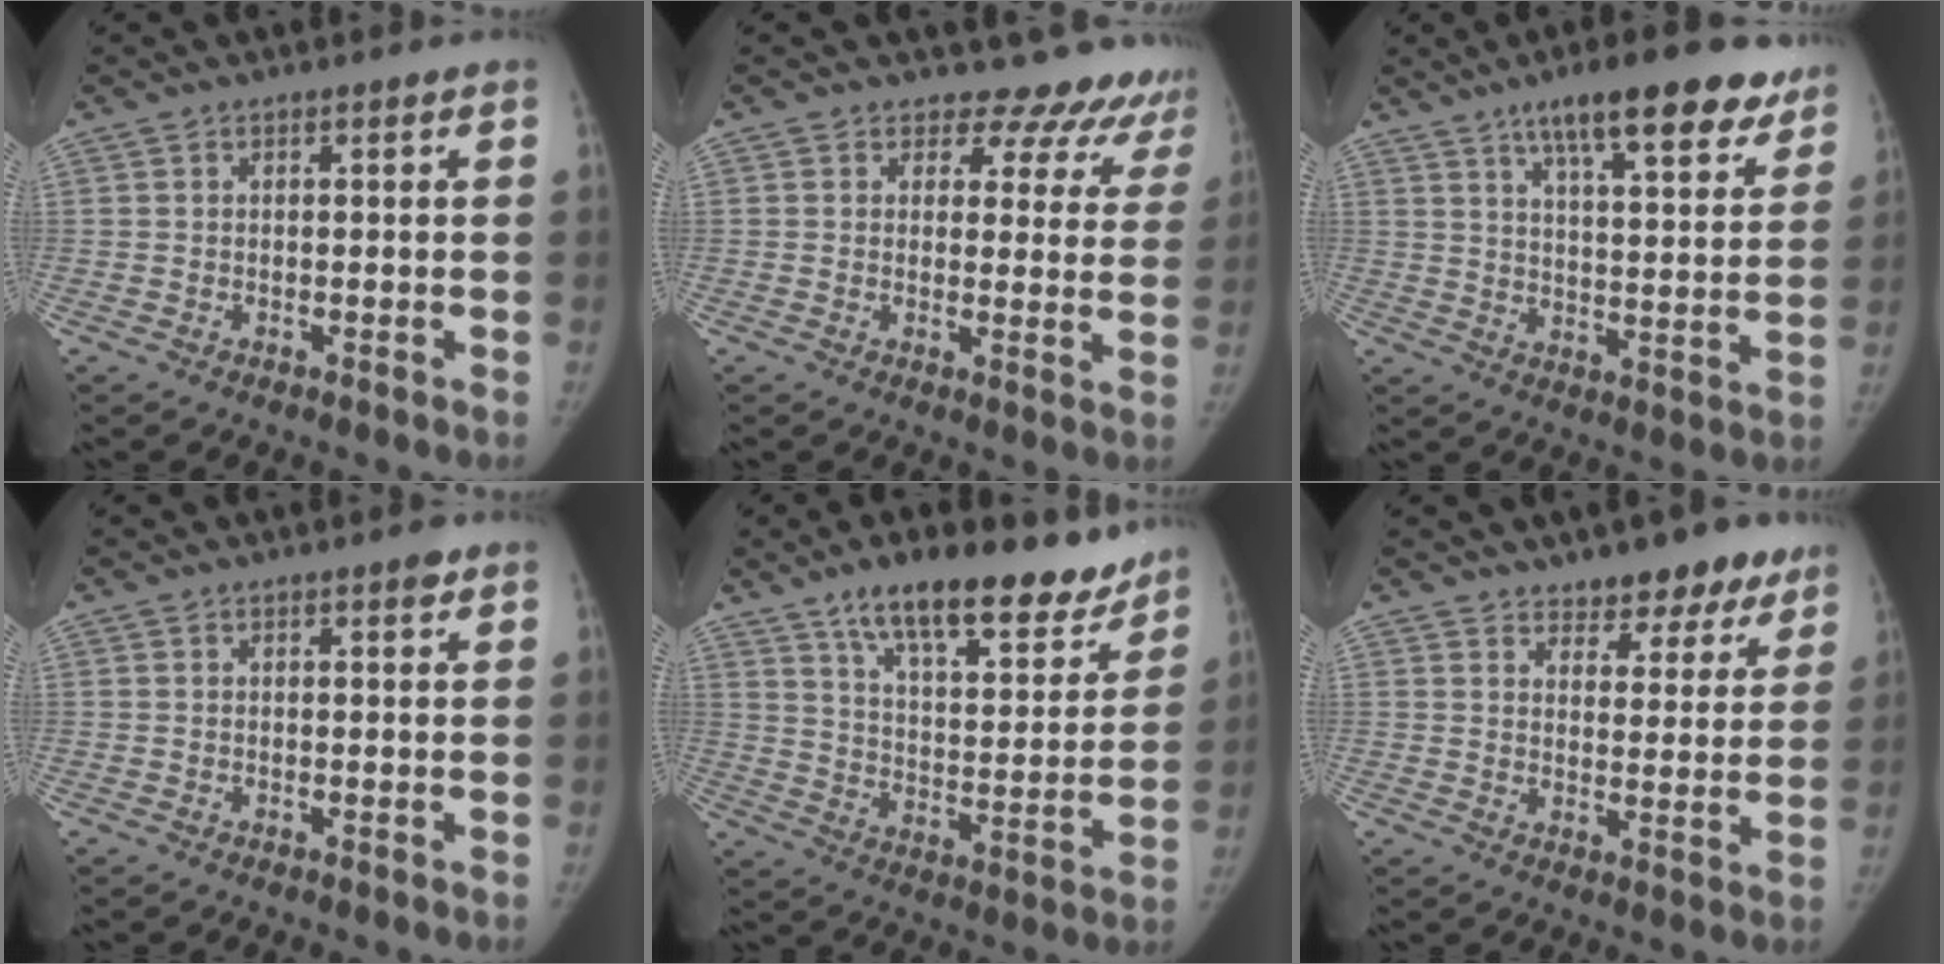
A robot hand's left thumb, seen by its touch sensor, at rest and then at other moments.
{"total": 12.7, "force": [11.4, 5.4, 0.7], "torque": [0.050, -0.071, 0.103]}
{"total": 17.4, "force": [11.7, 5.1, 12.0], "torque": [-0.136, -0.040, 0.173]}
{"total": 1.3, "force": [0.8, 0.4, 0.9], "torque": [-0.010, -0.002, 0.009]}
{"total": 20.2, "force": [14.7, 7.7, 11.4], "torque": [-0.119, -0.071, 0.232]}
{"total": 10.4, "force": [7.7, 5.1, 4.6], "torque": [-0.013, -0.043, 0.104]}